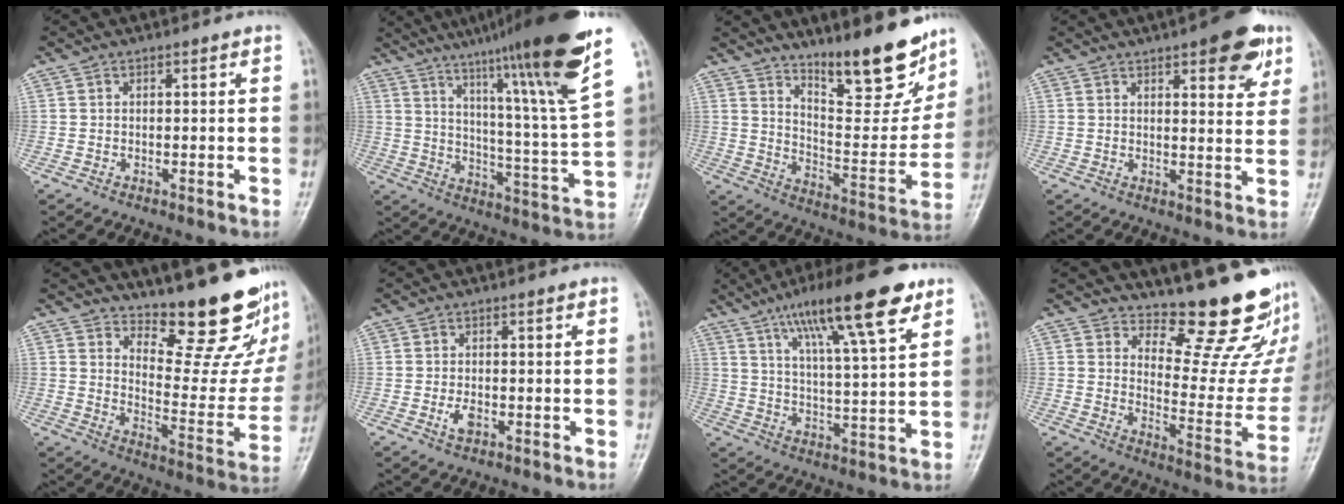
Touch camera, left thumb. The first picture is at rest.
{"total": 23.8, "force": [15.8, 0.7, 17.8], "torque": [-0.250, -0.068, 0.235]}
{"total": 19.1, "force": [14.1, 5.5, 11.7], "torque": [-0.124, -0.102, 0.224]}
{"total": 10.2, "force": [5.7, 3.5, 7.7], "torque": [-0.069, -0.022, 0.070]}
{"total": 19.1, "force": [15.8, 5.3, 9.3], "torque": [-0.078, -0.145, 0.214]}
{"total": 2.6, "force": [-0.9, 1.5, 1.9], "torque": [-0.034, 0.000, -0.017]}
{"total": 18.2, "force": [10.5, 4.0, 14.4], "torque": [-0.215, -0.026, 0.173]}
{"total": 17.1, "force": [15.1, 4.5, 6.8], "torque": [-0.038, -0.163, 0.196]}